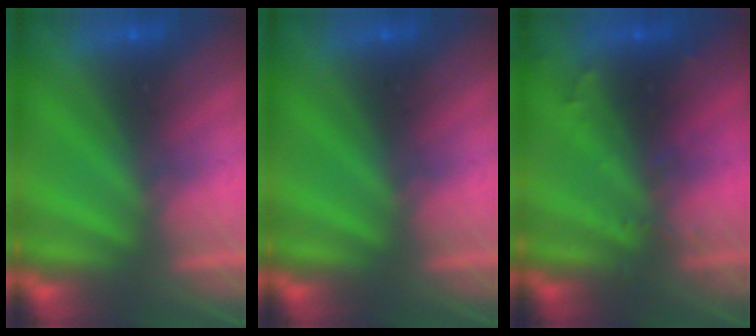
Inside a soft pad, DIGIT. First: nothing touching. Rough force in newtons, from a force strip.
{"total": 0.0}
{"total": 2.9}